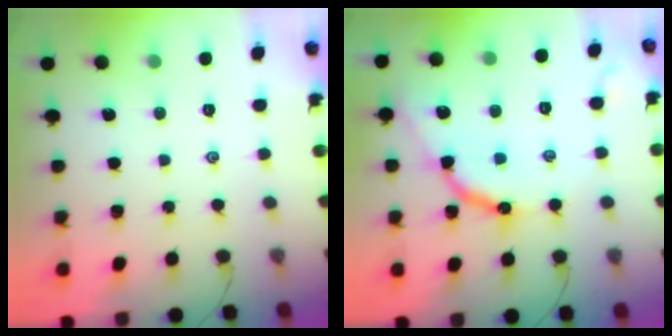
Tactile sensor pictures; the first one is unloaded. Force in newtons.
{"total": 10.3, "press": 10.2, "slide": 0.9}